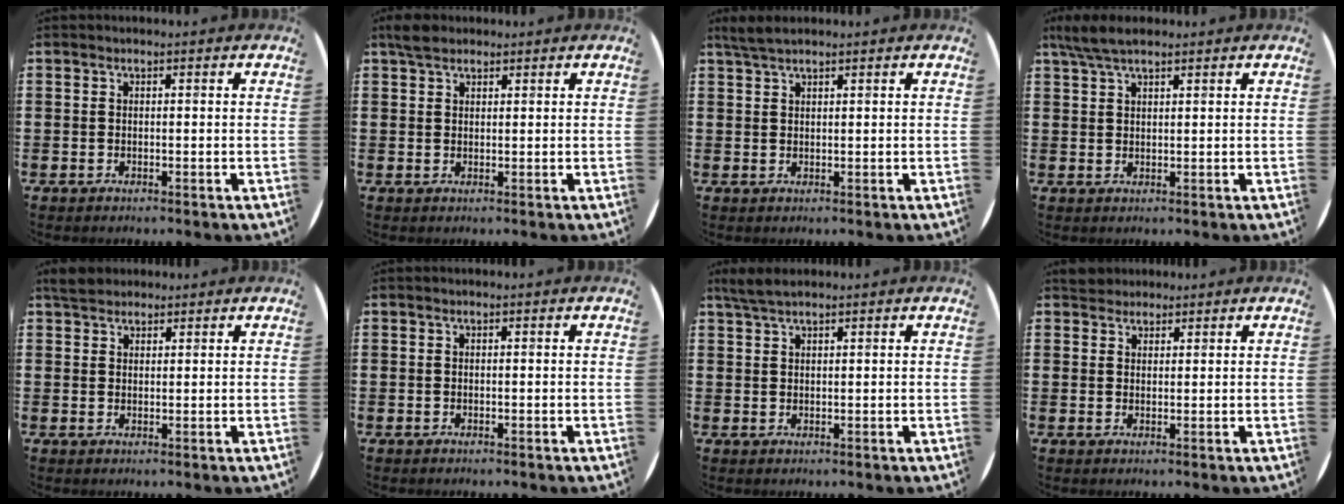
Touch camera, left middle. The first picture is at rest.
{"total": 2.4, "force": [2.0, 1.0, 0.9], "torque": [-0.013, 0.004, 0.036]}
{"total": 2.3, "force": [1.9, 0.4, 1.2], "torque": [-0.026, 0.004, 0.035]}
{"total": 4.1, "force": [3.2, 1.0, 2.4], "torque": [-0.052, 0.004, 0.058]}
{"total": 2.7, "force": [2.4, 1.1, 0.5], "torque": [-0.007, 0.005, 0.045]}
{"total": 0.0}
{"total": 2.6, "force": [2.2, 0.5, 1.5], "torque": [-0.031, 0.006, 0.039]}
{"total": 2.4, "force": [2.3, 0.9, -0.1], "torque": [0.004, 0.000, 0.044]}